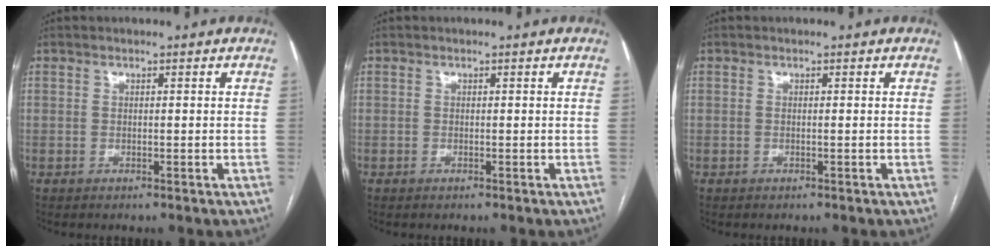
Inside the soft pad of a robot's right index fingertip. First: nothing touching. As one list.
[{"total": 0.0}, {"total": 0.0}]